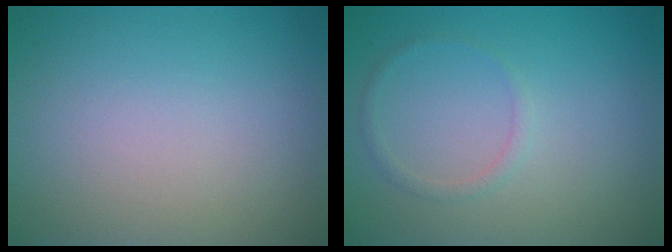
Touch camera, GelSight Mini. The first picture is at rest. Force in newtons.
{"total": 1.0, "press": 1.0, "slide": 0.0}